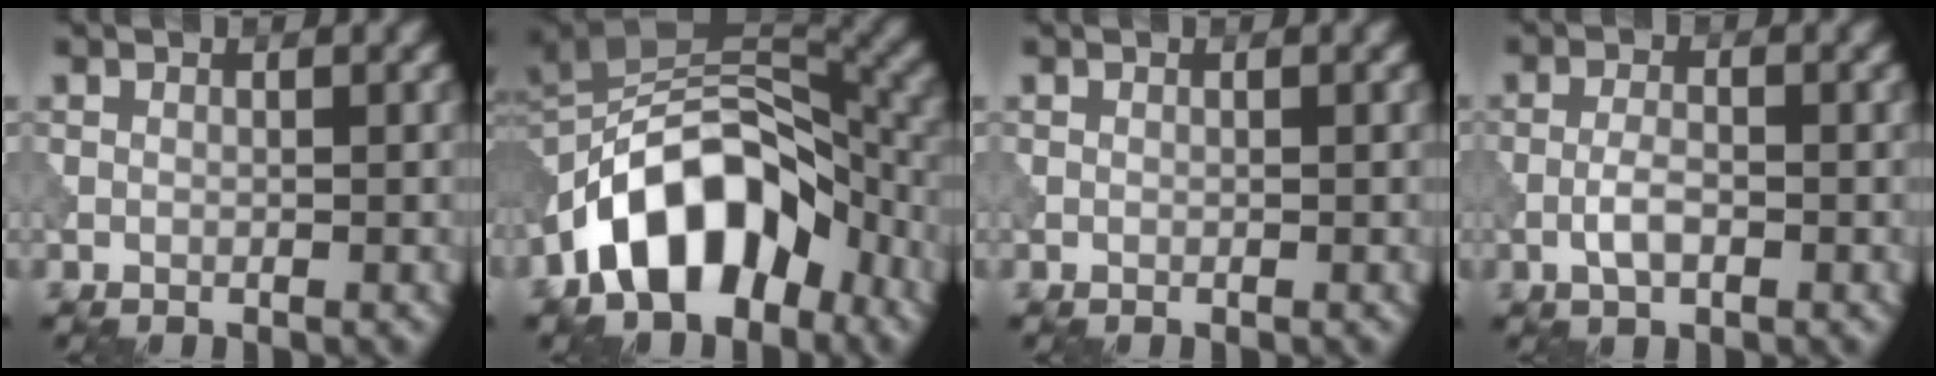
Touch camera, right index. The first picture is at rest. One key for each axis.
{"total": 12.3, "fx": -5.9, "fy": 7.1, "fz": 8.1, "tx": -0.126, "ty": 0.015, "tz": -0.117}
{"total": 0.0}
{"total": 2.2, "fx": -0.8, "fy": 0.8, "fz": 1.9, "tx": -0.038, "ty": 0.003, "tz": -0.020}